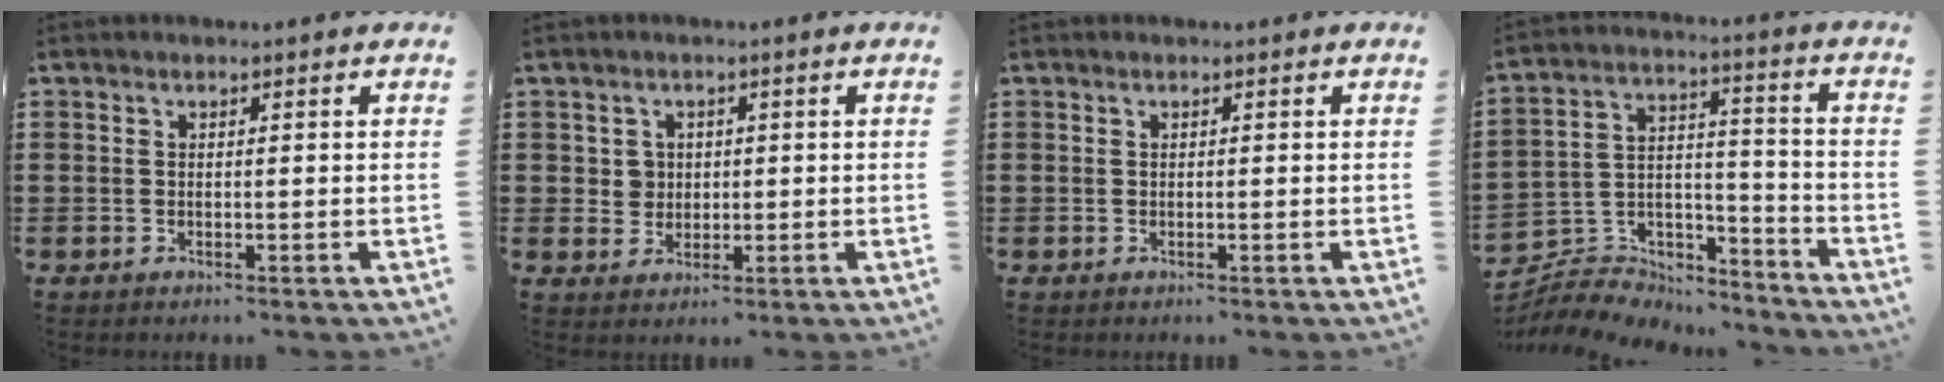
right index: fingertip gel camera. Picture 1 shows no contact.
{"total": 2.6, "force": [0.6, 2.4, 0.7], "torque": [-0.025, 0.011, 0.009]}
{"total": 0.0}
{"total": 6.3, "force": [-5.8, 2.4, 0.8], "torque": [-0.026, 0.007, -0.118]}